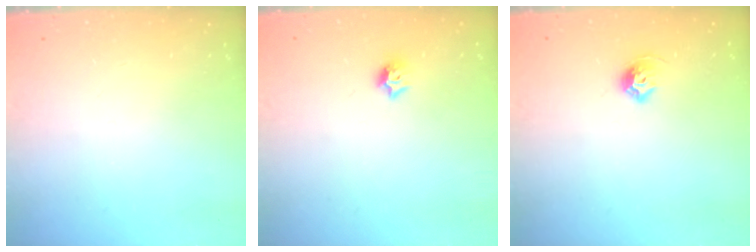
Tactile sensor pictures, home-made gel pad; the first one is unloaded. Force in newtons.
{"total": 6.3, "press": 6.3, "slide": 0.2}
{"total": 6.9, "press": 6.8, "slide": 1.1}